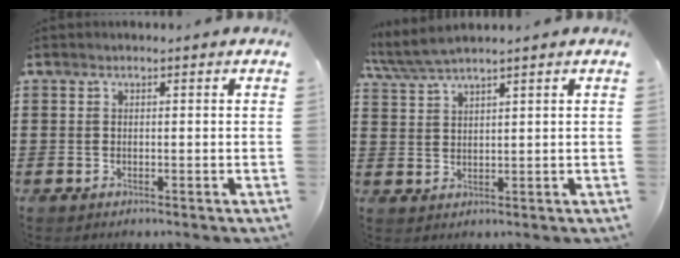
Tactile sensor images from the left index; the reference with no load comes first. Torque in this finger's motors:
{"motor_torque": [0.02, -0.70, 0.17, 0.14]}